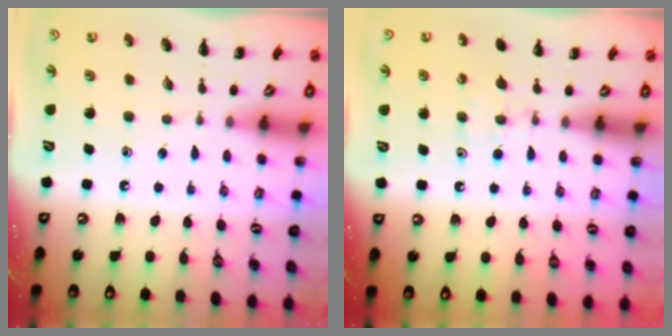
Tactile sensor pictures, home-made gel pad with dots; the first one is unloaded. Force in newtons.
{"total": 5.7, "press": 5.4, "slide": 1.9}